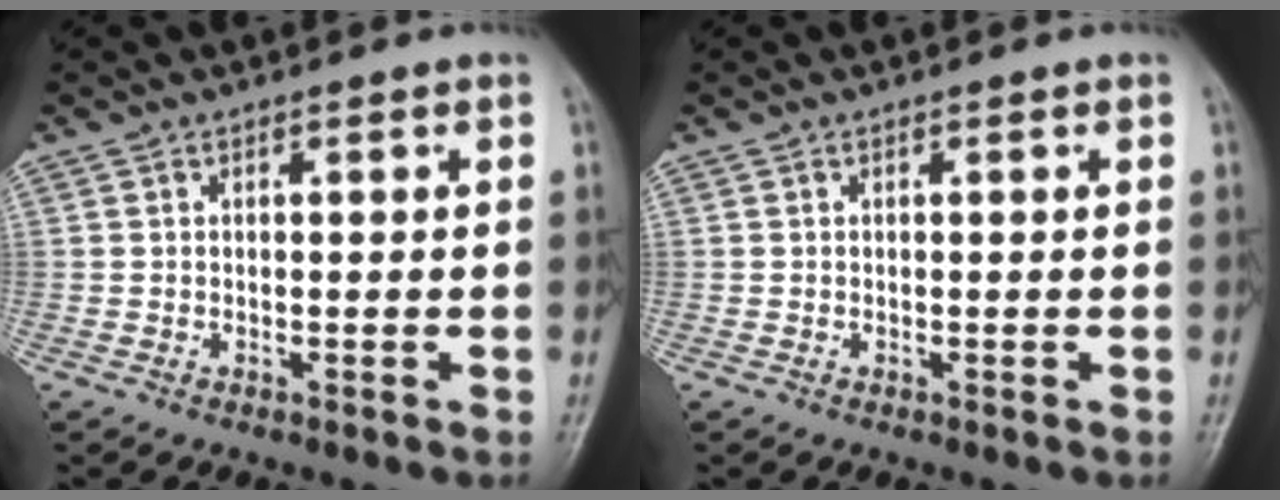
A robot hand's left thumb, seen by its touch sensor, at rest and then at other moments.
{"total": 0.0}